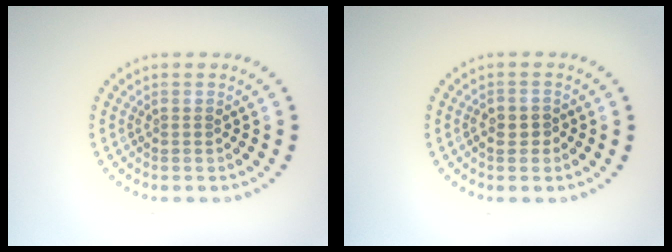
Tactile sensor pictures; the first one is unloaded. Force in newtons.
{"total": 1.3, "press": 1.2, "slide": 0.4}